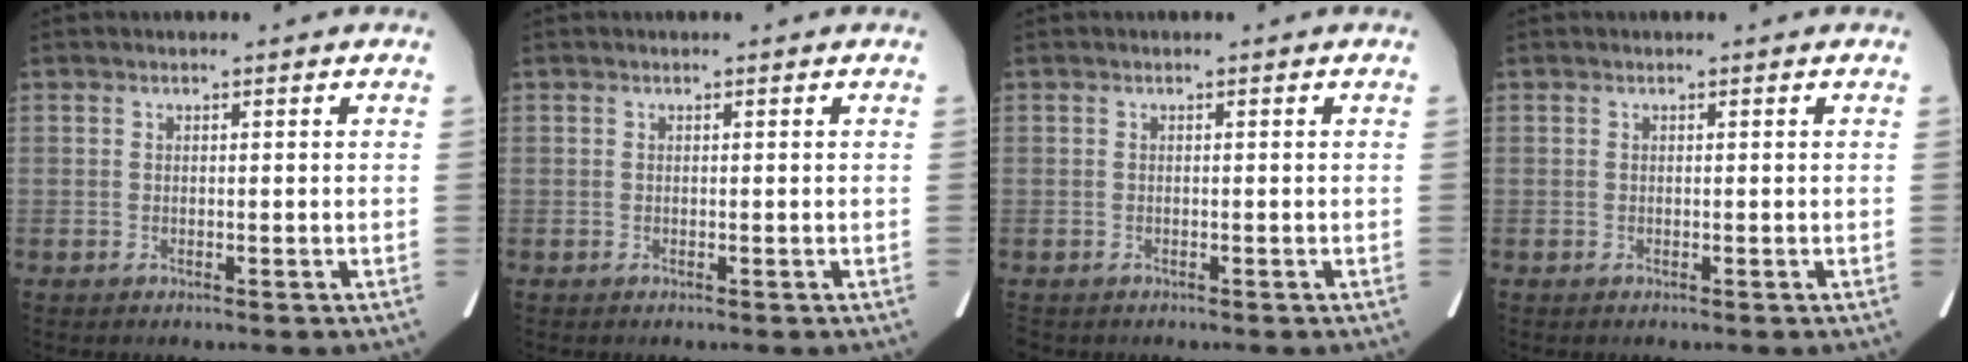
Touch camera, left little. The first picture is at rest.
{"total": 0.0}
{"total": 0.8, "force": [-0.6, 0.4, 0.2], "torque": [-0.009, 0.001, -0.008]}
{"total": 0.0}